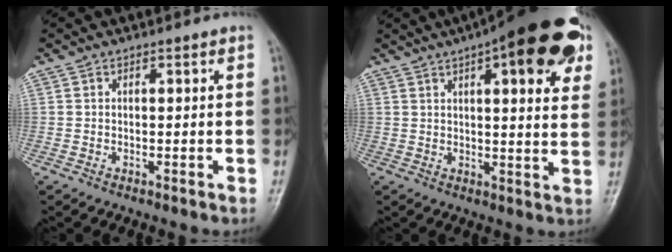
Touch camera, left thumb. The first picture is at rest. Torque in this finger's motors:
{"motor_torque": [0.67, 0.63, 1.73, -1.04, 0.25]}